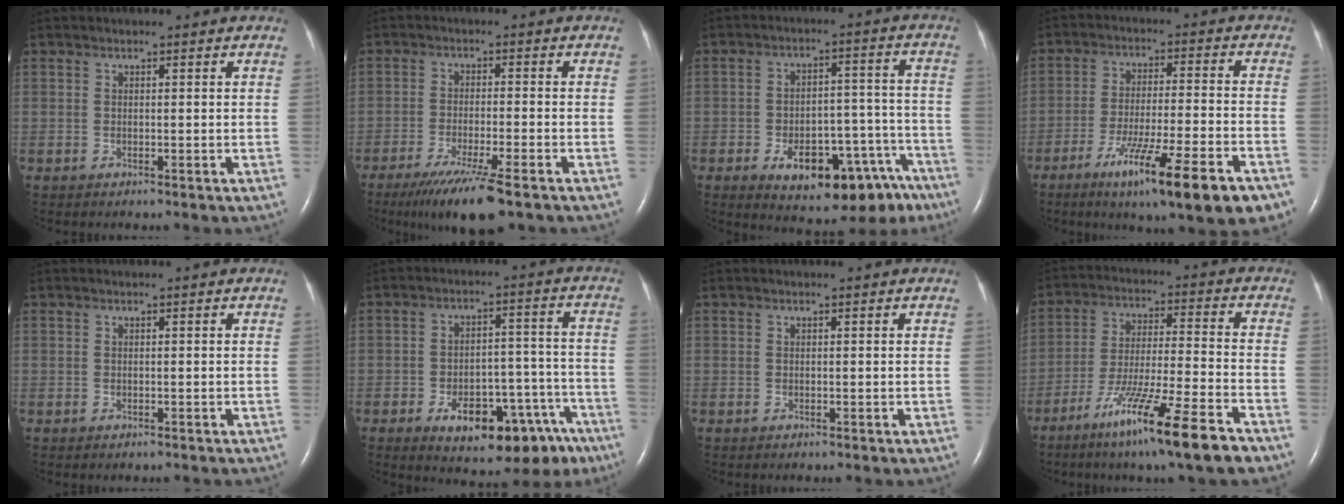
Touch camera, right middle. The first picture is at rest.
{"total": 9.4, "force": [-6.5, 0.1, 6.8], "torque": [-0.115, -0.025, -0.105]}
{"total": 16.9, "force": [-10.7, 7.3, 10.8], "torque": [-0.095, 0.047, -0.143]}
{"total": 16.7, "force": [-10.0, 1.1, 13.4], "torque": [-0.175, -0.032, -0.154]}
{"total": 0.0}
{"total": 16.2, "force": [-10.2, 7.0, 10.4], "torque": [-0.093, 0.043, -0.135]}
{"total": 0.0}
{"total": 15.5, "force": [-9.9, -0.2, 11.9], "torque": [-0.217, -0.045, -0.173]}